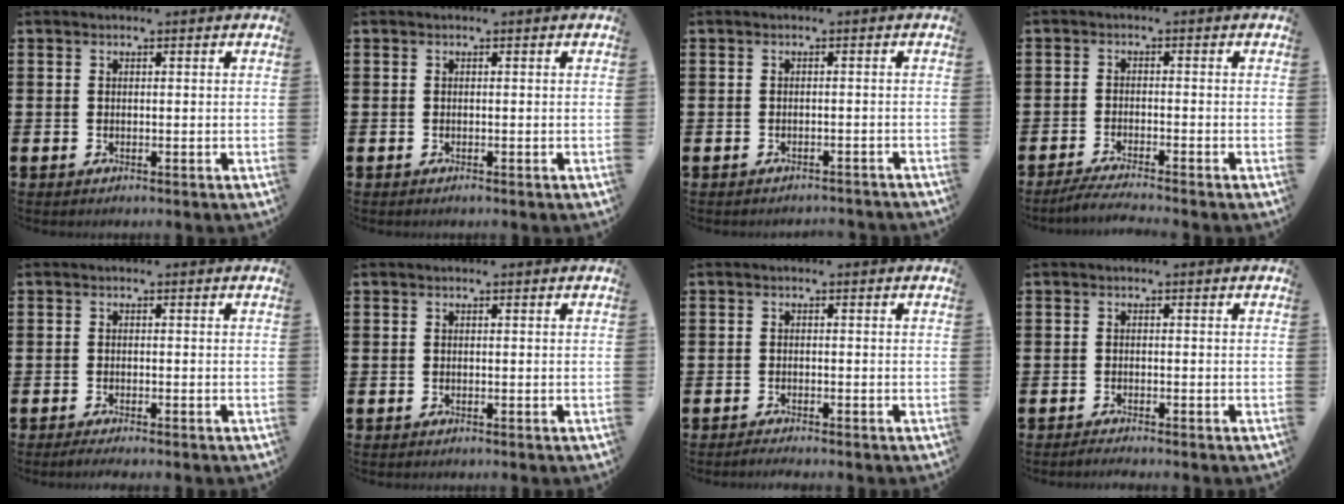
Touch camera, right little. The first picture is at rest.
{"total": 0.0}
{"total": 0.9, "force": [-0.9, 0.0, 0.0], "torque": [-0.002, 0.001, -0.018]}
{"total": 2.2, "force": [-2.0, -0.2, 1.0], "torque": [-0.016, 0.002, -0.037]}
{"total": 0.8, "force": [-0.6, 0.0, 0.5], "torque": [-0.009, -0.002, -0.012]}
{"total": 0.5, "force": [-0.5, 0.0, 0.2], "torque": [-0.002, -0.002, -0.009]}
{"total": 0.8, "force": [-0.7, 0.0, 0.2], "torque": [-0.005, -0.002, -0.014]}
{"total": 0.7, "force": [-0.7, -0.1, 0.3], "torque": [-0.006, -0.002, -0.013]}